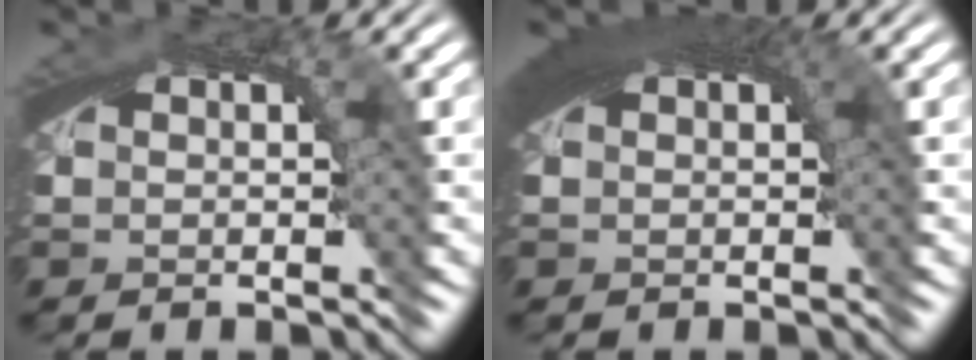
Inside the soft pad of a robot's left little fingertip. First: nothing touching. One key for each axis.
{"total": 3.6, "fx": 1.3, "fy": 1.1, "fz": 3.1, "tx": -0.041, "ty": 0.011, "tz": 0.015}